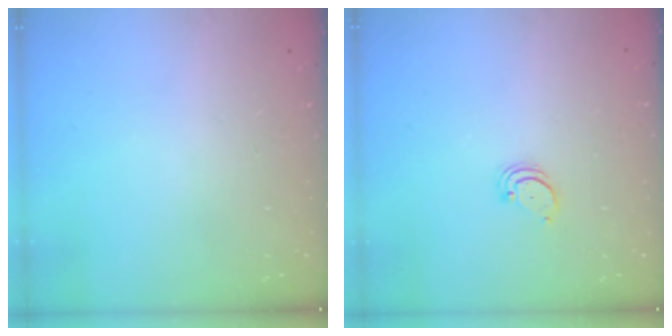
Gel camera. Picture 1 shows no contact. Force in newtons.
{"total": 2.0, "press": 2.0, "slide": 0.2}